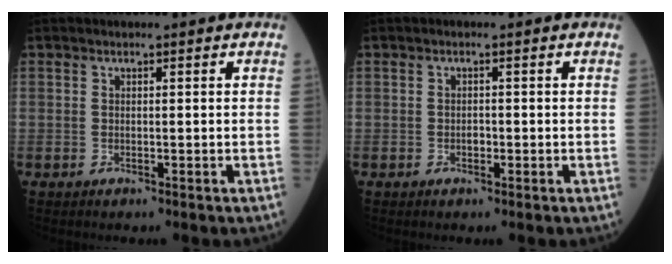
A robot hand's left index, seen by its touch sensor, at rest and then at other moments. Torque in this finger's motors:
{"motor_torque": [0.03, 0.08, 0.02, -0.01]}